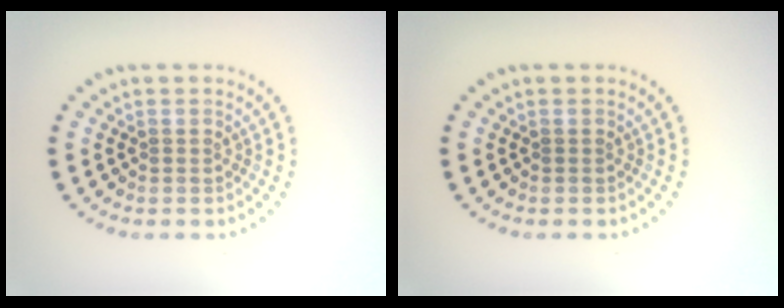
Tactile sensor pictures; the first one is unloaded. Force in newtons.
{"total": 0.0}